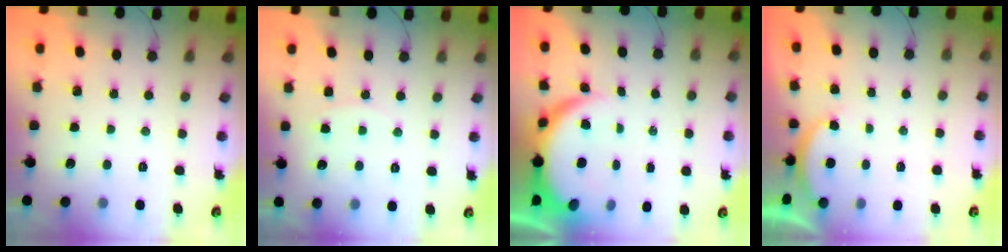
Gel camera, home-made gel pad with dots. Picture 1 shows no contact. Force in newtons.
{"total": 4.8, "press": 4.7, "slide": 0.7}
{"total": 7.8, "press": 7.6, "slide": 1.5}
{"total": 2.9, "press": 2.8, "slide": 0.6}